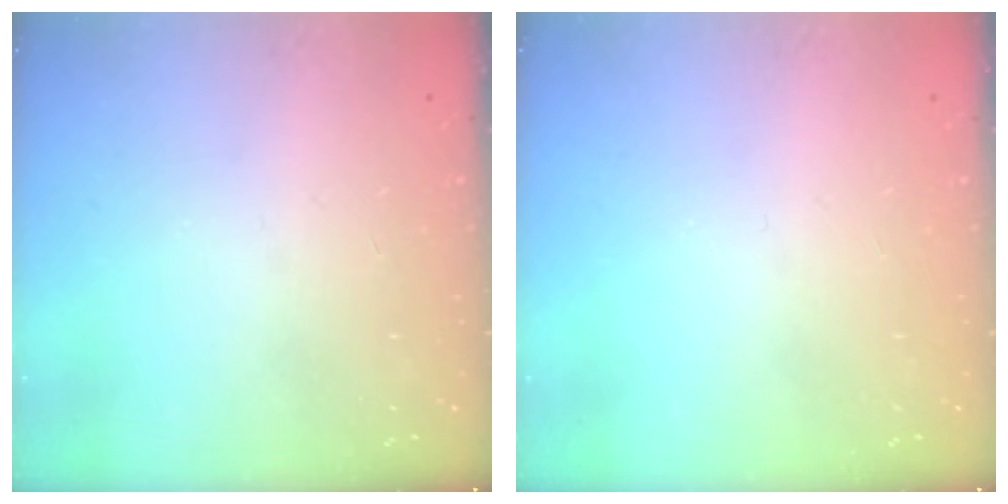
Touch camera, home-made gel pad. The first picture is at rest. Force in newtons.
{"total": 0.0}